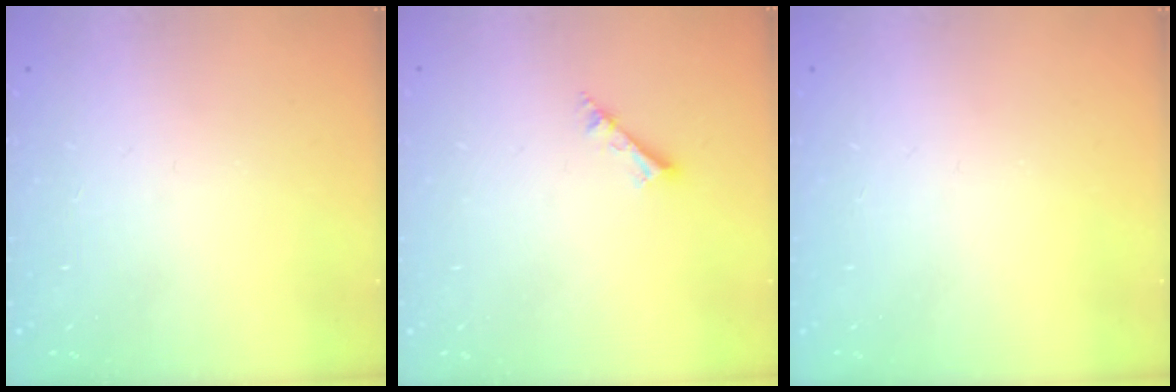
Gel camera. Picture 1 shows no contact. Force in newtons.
{"total": 2.5, "press": 2.5, "slide": 0.1}
{"total": 0.0}